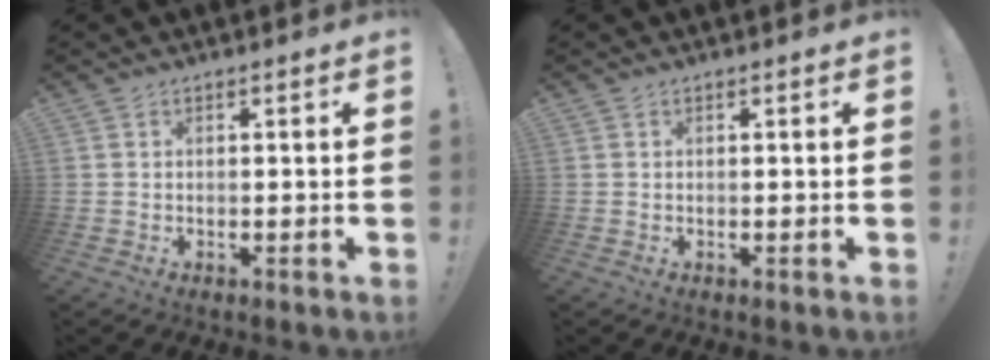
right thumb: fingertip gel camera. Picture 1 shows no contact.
{"total": 0.0}